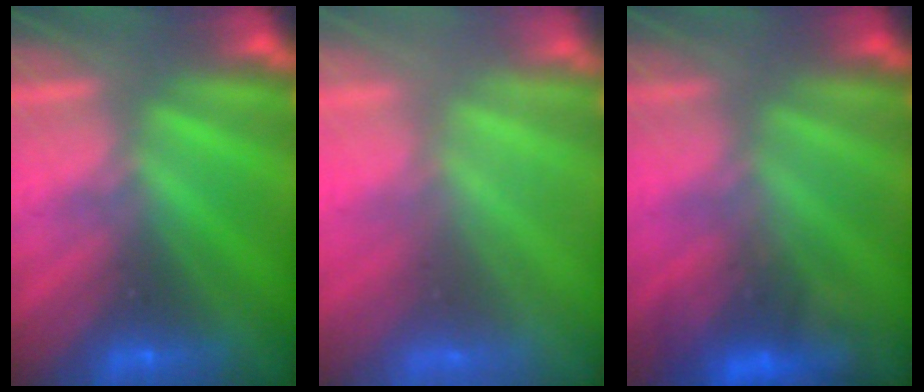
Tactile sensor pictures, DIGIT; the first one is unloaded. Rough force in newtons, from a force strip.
{"total": 6.9}
{"total": 4.9}